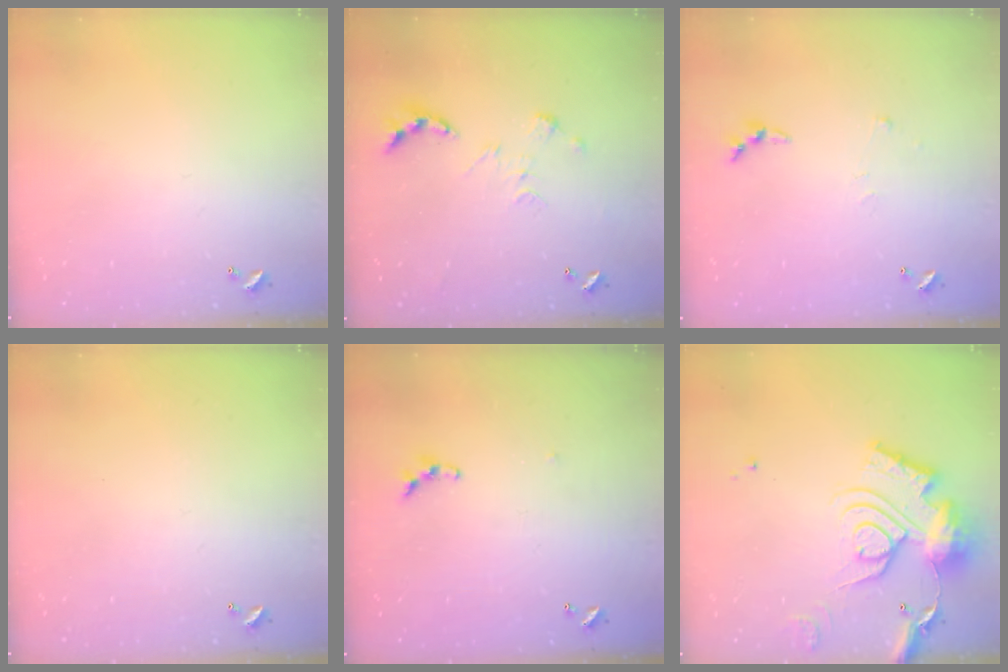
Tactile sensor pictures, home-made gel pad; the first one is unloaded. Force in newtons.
{"total": 0.0}
{"total": 4.2, "press": 4.2, "slide": 0.5}
{"total": 0.0}
{"total": 4.6, "press": 4.5, "slide": 0.7}
{"total": 21.9, "press": 21.7, "slide": 2.3}